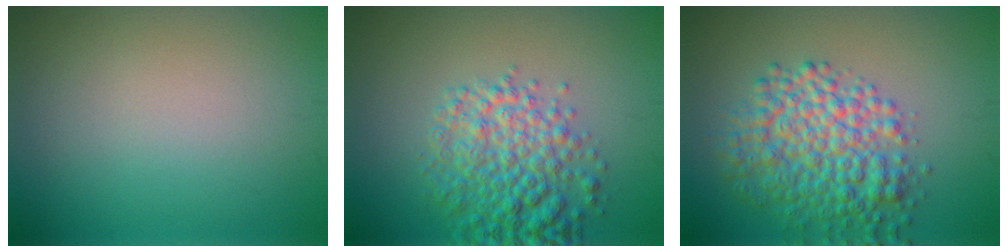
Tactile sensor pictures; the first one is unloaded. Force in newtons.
{"total": 5.7, "press": 5.7, "slide": 0.3}
{"total": 7.0, "press": 7.0, "slide": 0.0}